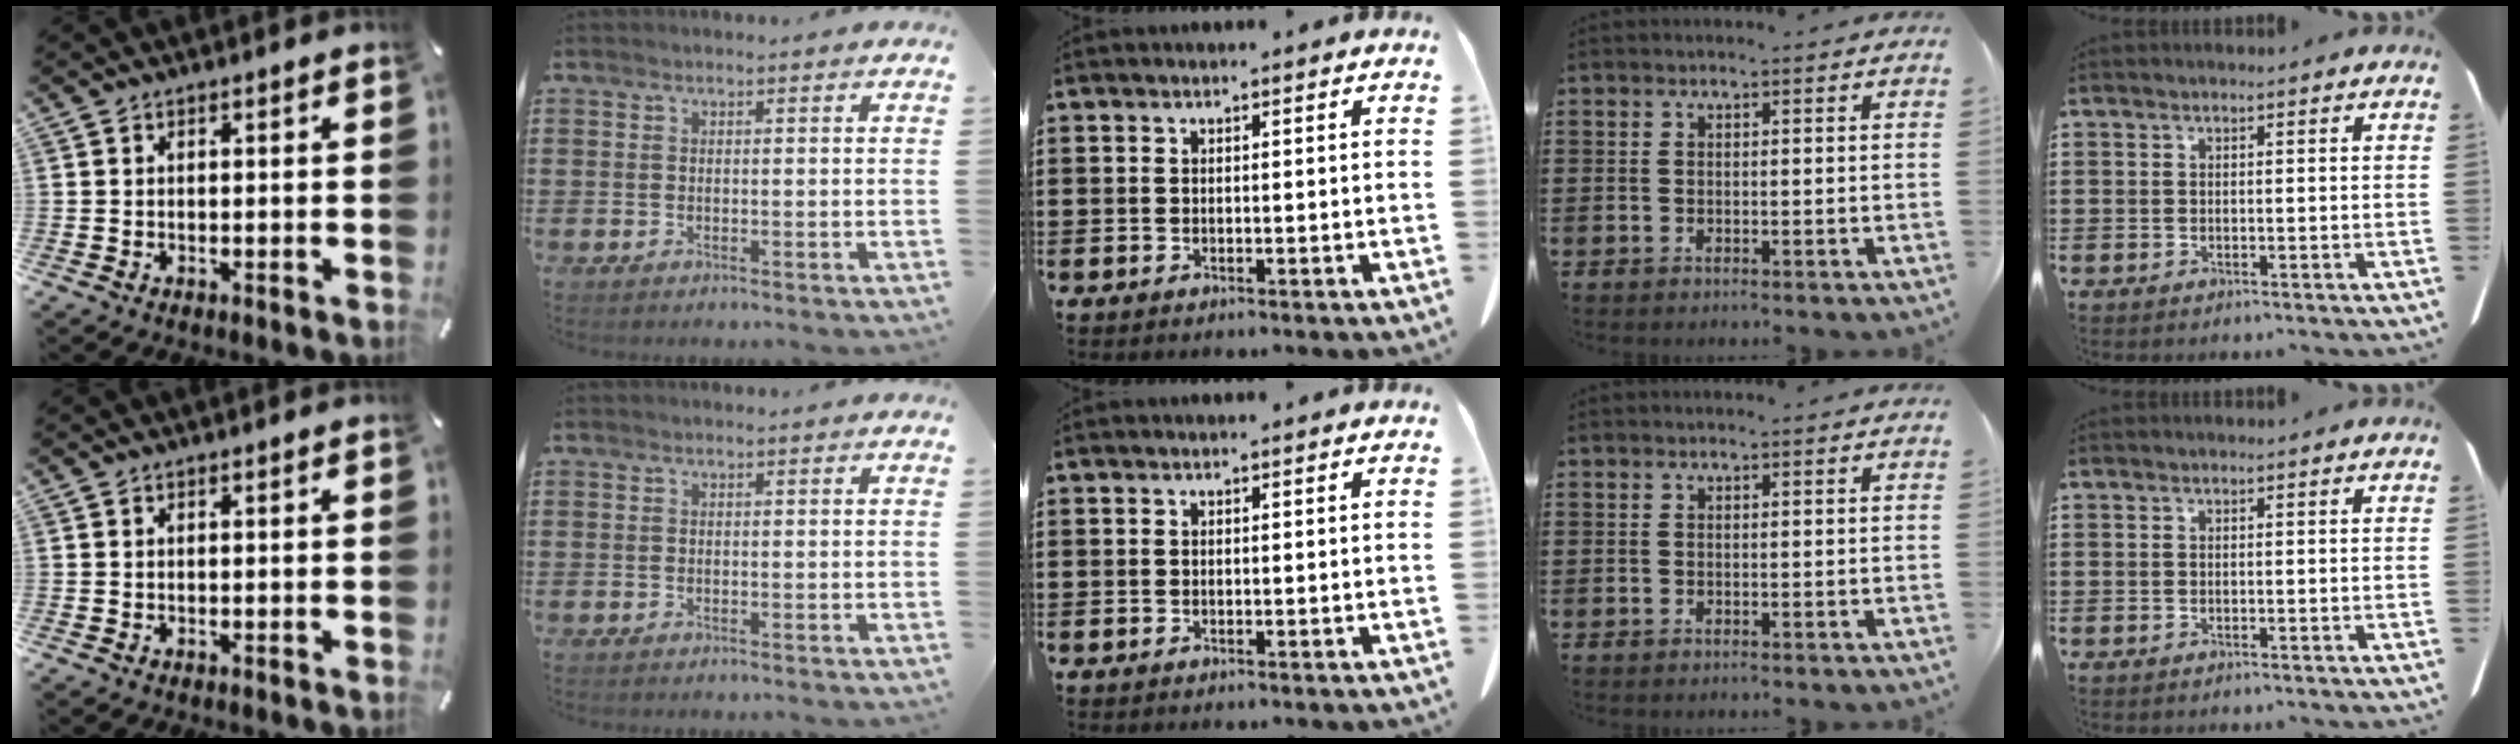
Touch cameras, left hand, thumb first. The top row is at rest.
{}